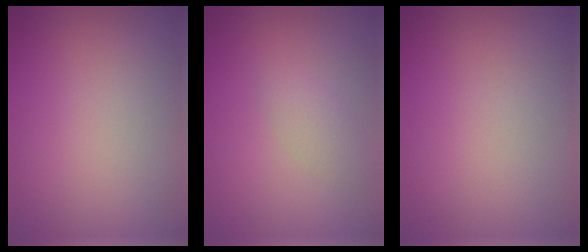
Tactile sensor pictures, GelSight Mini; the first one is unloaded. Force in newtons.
{"total": 1.6, "press": 1.6, "slide": 0.1}
{"total": 0.0}